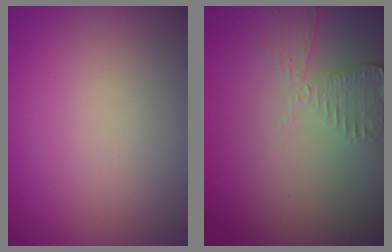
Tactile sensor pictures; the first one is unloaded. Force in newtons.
{"total": 2.7, "press": 2.4, "slide": 1.2}